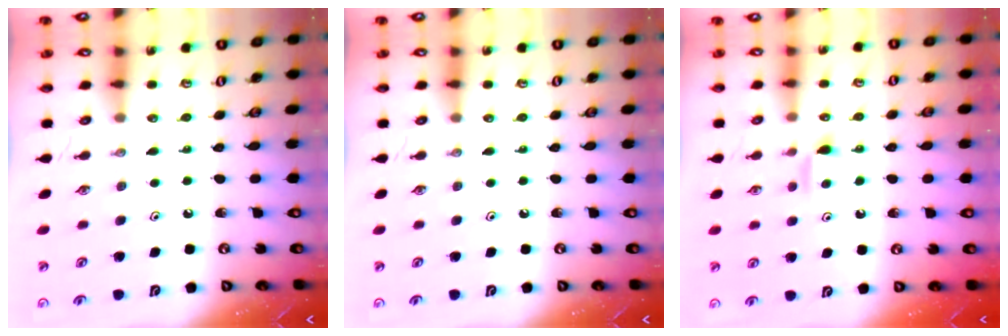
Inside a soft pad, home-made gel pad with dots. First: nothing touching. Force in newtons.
{"total": 0.0}
{"total": 6.0, "press": 6.0, "slide": 0.7}